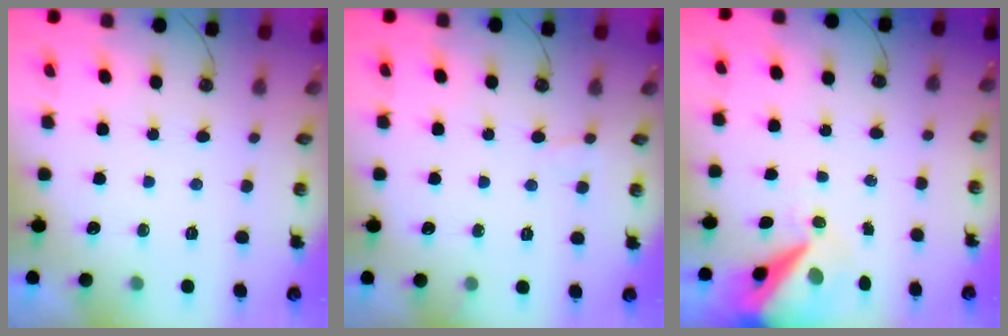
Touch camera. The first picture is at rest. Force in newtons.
{"total": 5.1, "press": 5.0, "slide": 0.5}
{"total": 12.0, "press": 11.9, "slide": 1.3}